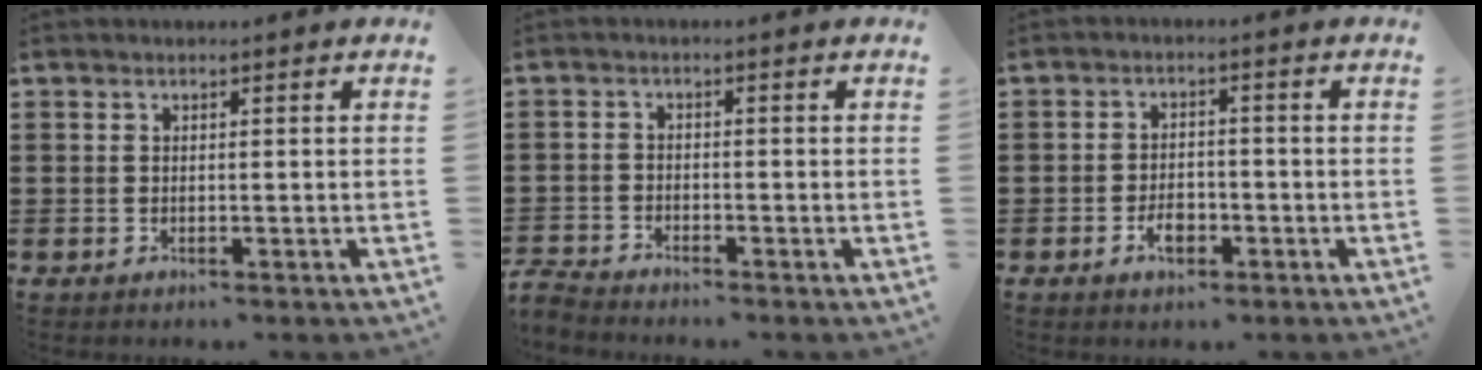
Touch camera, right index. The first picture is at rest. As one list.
[{"total": 2.3, "force": [-2.3, 0.1, 0.0], "torque": [-0.006, 0.001, -0.049]}, {"total": 3.6, "force": [-1.5, 2.0, 2.6], "torque": [-0.046, 0.003, -0.027]}]